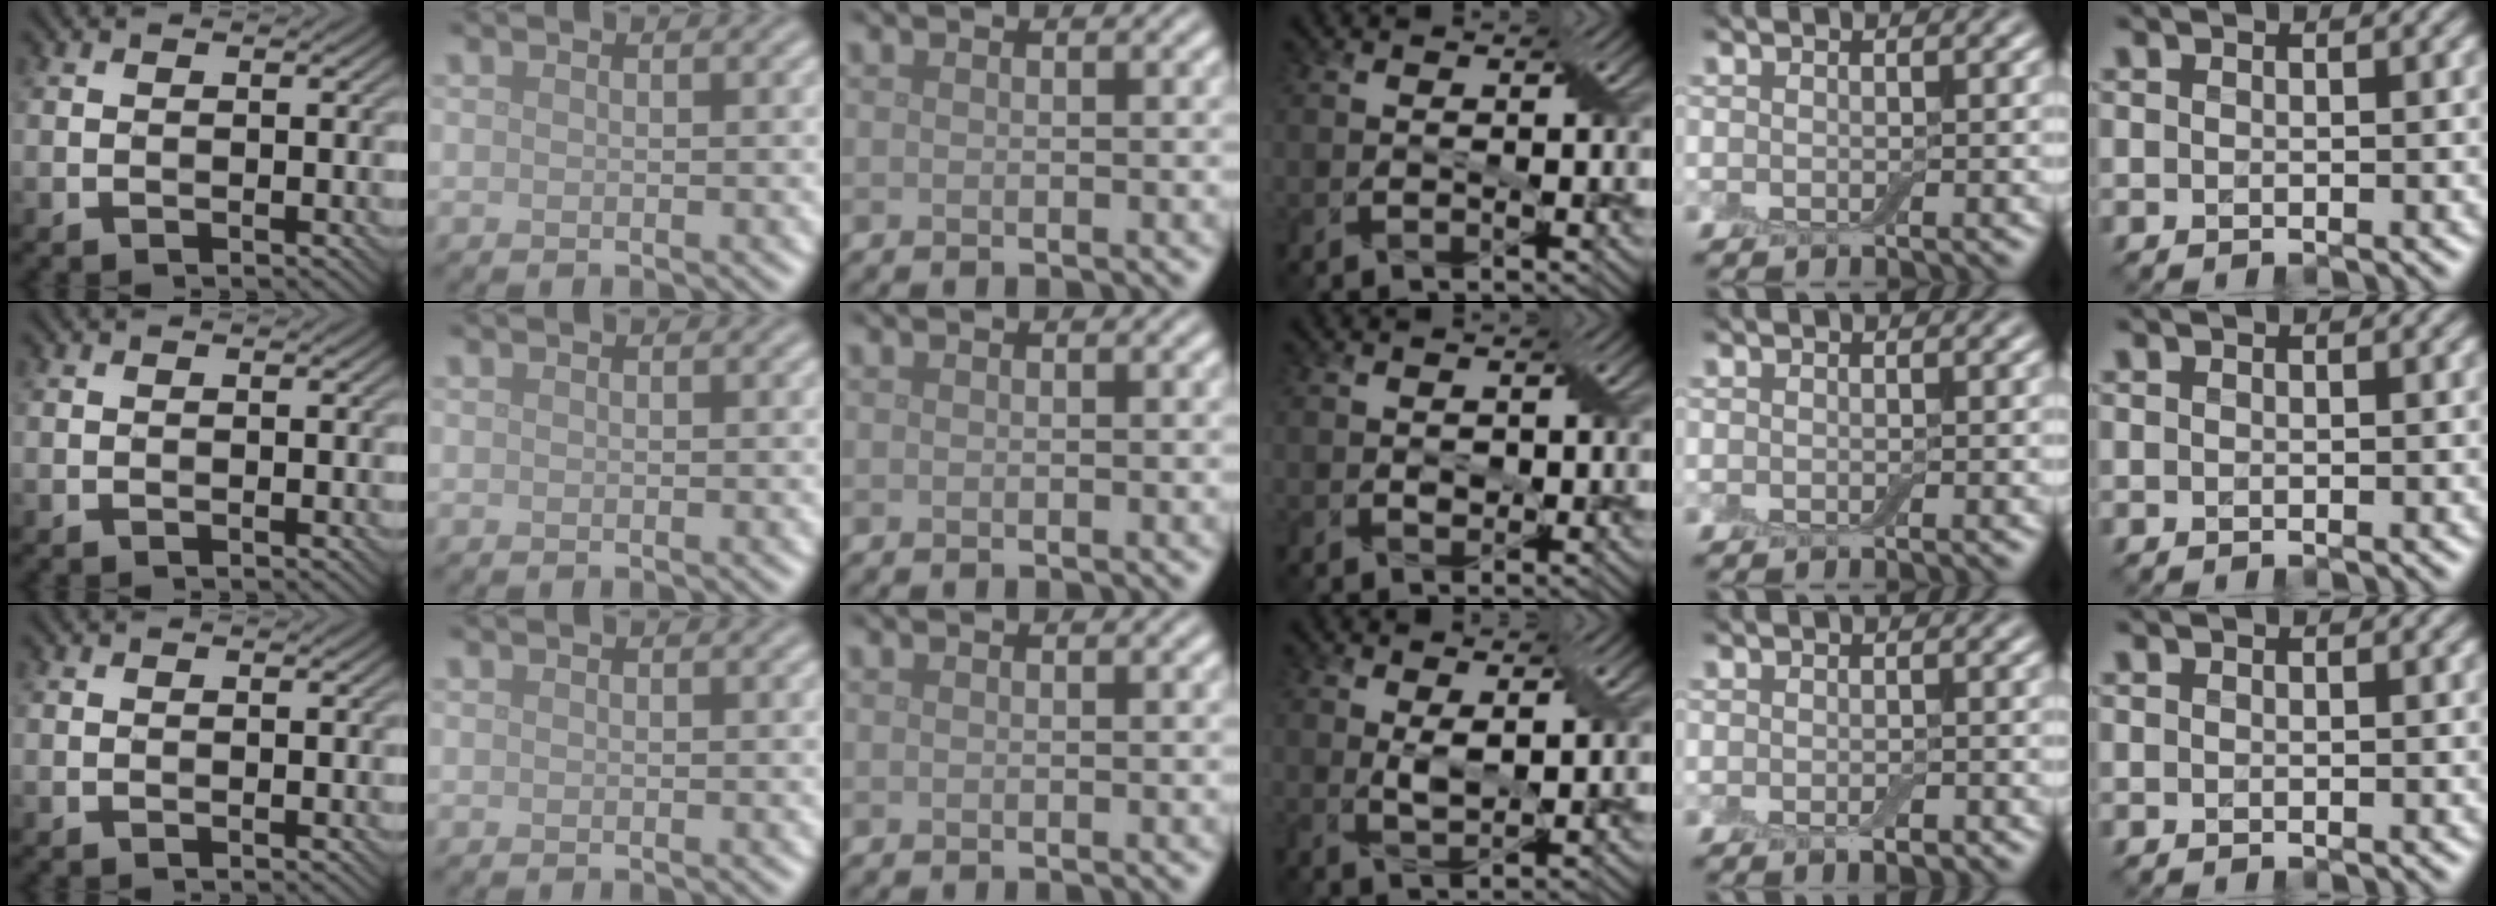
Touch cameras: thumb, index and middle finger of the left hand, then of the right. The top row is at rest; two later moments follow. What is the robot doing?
{"motion": "fold", "object": "bandage"}